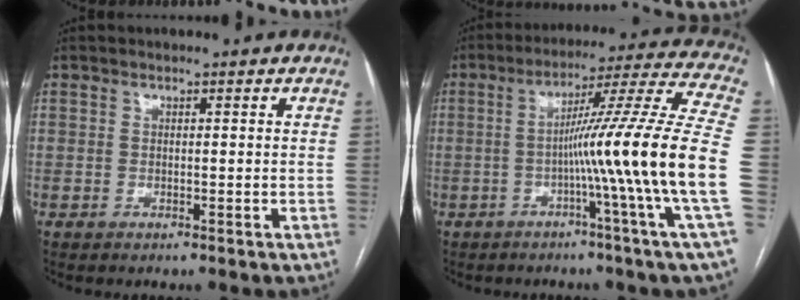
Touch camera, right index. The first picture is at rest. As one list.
[{"total": 19.5, "force": [-3.4, -3.6, 18.8], "torque": [-0.264, -0.005, -0.072]}]